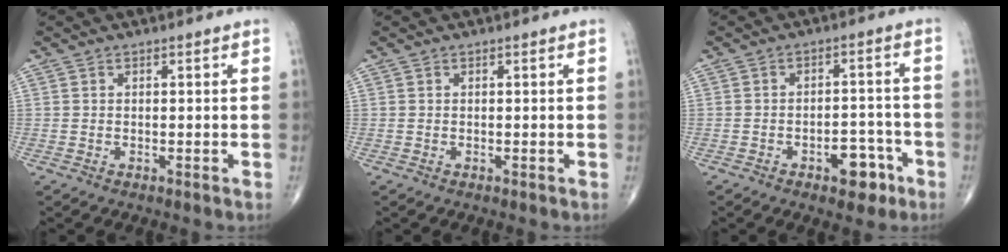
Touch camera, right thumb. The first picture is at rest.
{"total": 0.0}
{"total": 6.7, "force": [-3.6, 3.7, 4.4], "torque": [-0.036, 0.033, -0.048]}